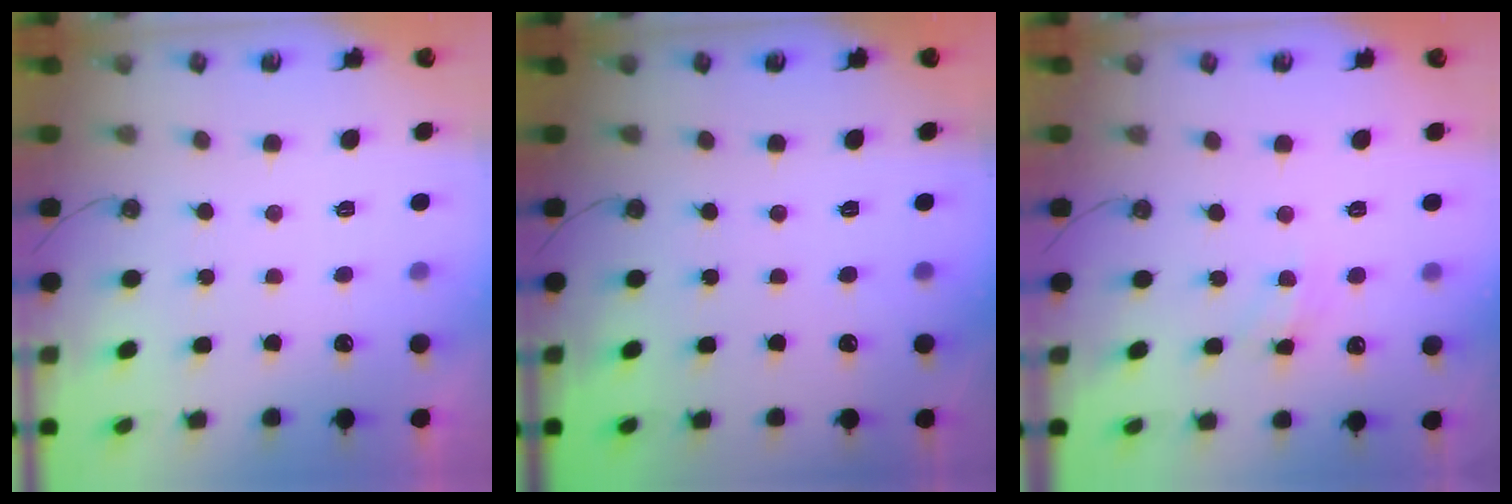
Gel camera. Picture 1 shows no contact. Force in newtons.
{"total": 0.0}
{"total": 4.9, "press": 4.9, "slide": 0.3}